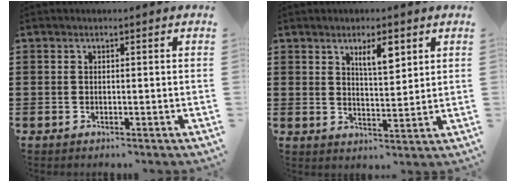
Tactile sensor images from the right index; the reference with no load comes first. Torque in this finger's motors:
{"motor_torque": [0.41, 0.25, 0.15, 0.08]}